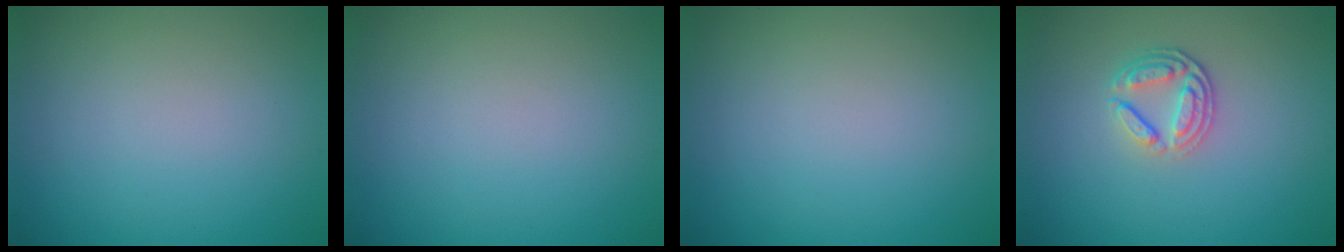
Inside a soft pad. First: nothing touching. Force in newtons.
{"total": 0.0}
{"total": 0.0}
{"total": 2.9, "press": 2.5, "slide": 1.5}